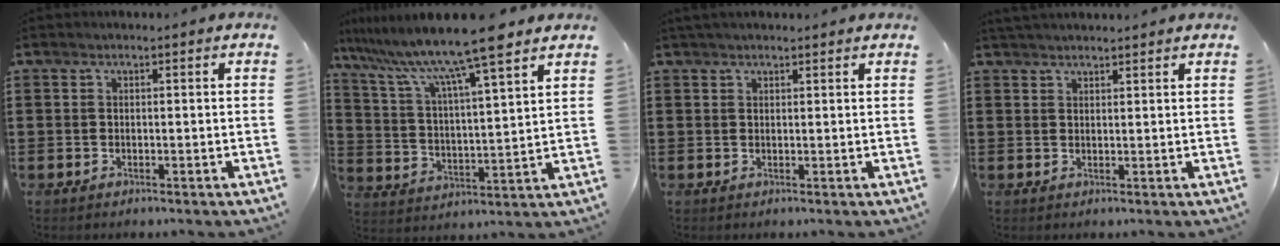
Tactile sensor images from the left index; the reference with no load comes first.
{"total": 10.7, "force": [9.1, -0.4, 5.7], "torque": [-0.146, -0.054, 0.146]}
{"total": 1.4, "force": [1.3, 0.3, 0.4], "torque": [-0.010, 0.002, 0.025]}
{"total": 2.0, "force": [1.9, 0.2, 0.2], "torque": [-0.009, 0.001, 0.038]}